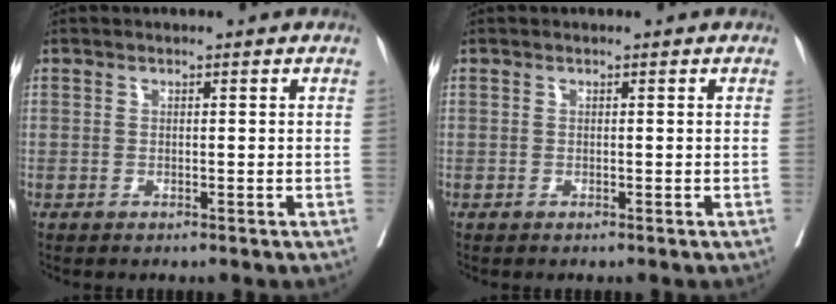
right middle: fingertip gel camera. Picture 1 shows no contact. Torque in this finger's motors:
{"motor_torque": [0.00, 0.00, 0.00, 0.00]}